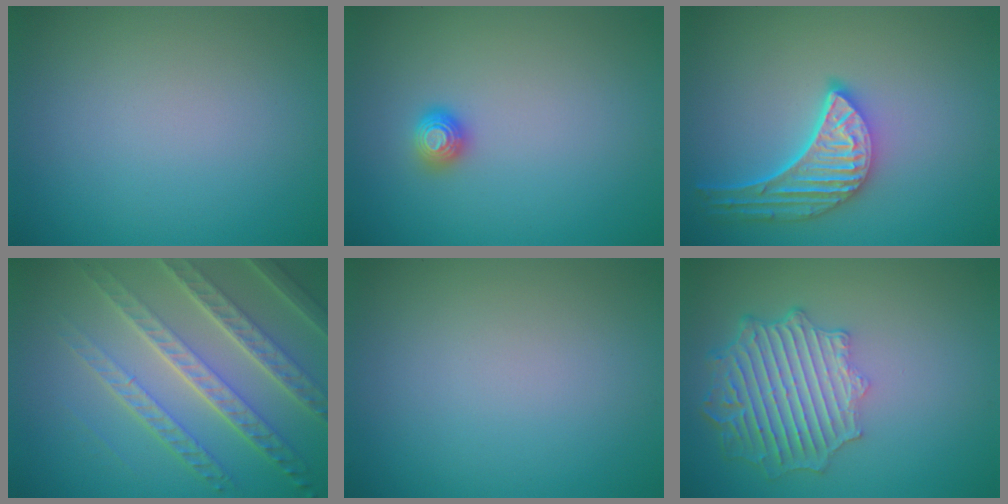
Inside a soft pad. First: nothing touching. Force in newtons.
{"total": 1.1, "press": 1.1, "slide": 0.2}
{"total": 5.5, "press": 4.4, "slide": 3.3}
{"total": 7.9, "press": 5.4, "slide": 5.8}
{"total": 0.0}
{"total": 6.8, "press": 5.3, "slide": 4.2}